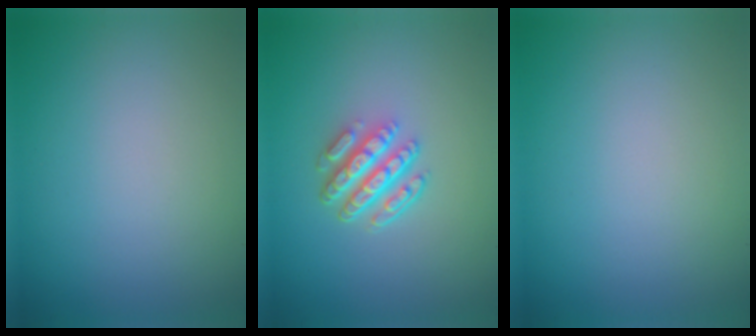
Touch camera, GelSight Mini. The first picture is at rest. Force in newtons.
{"total": 4.8, "press": 3.5, "slide": 3.3}
{"total": 0.0}